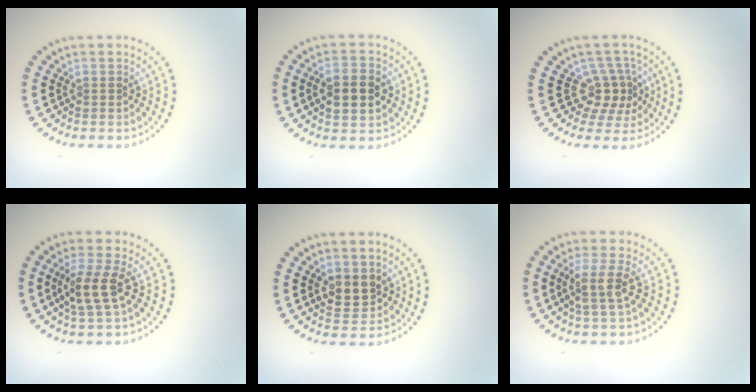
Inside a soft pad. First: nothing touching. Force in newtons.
{"total": 4.6, "press": 4.6, "slide": 0.2}
{"total": 3.1, "press": 2.4, "slide": 2.0}
{"total": 3.4, "press": 3.1, "slide": 1.5}
{"total": 2.7, "press": 2.6, "slide": 0.8}
{"total": 3.1, "press": 2.4, "slide": 1.9}